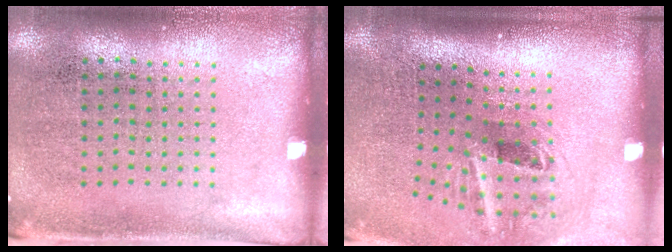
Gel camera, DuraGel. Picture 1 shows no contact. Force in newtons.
{"total": 2.2, "press": 1.3, "slide": 1.7}